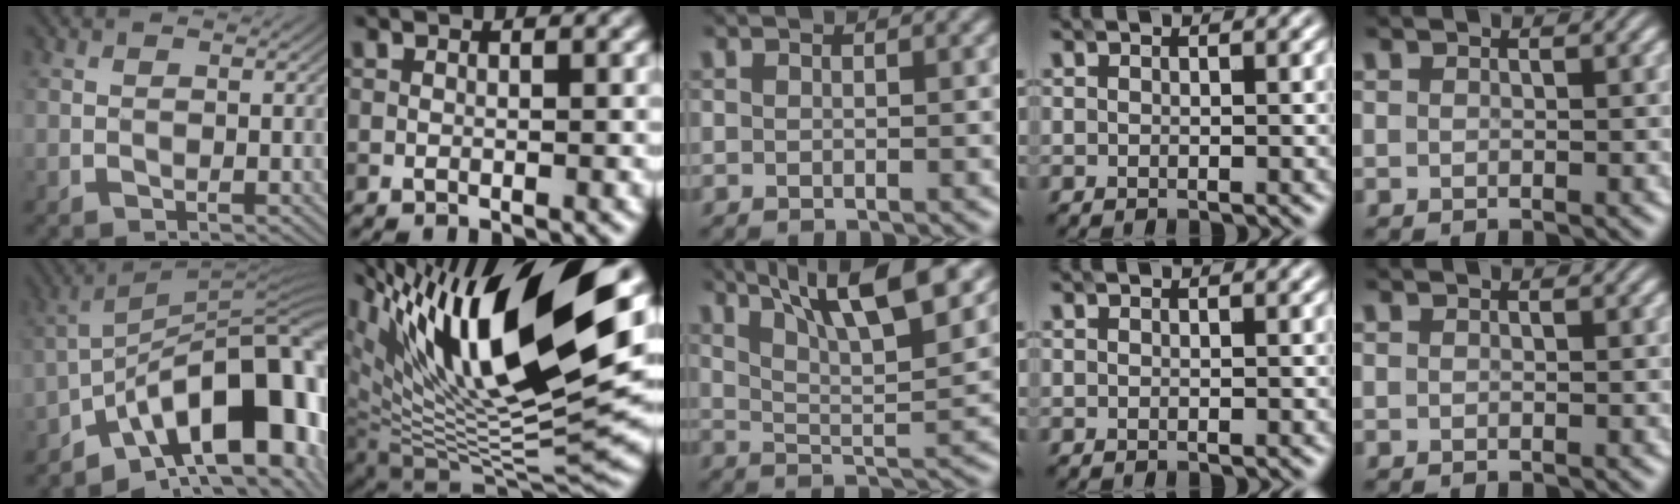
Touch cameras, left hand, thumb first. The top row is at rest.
{"thumb": {"total": 16.6, "force": [-6.7, 7.4, 13.3], "torque": [-0.188, 0.001, -0.126]}, "index": {"total": 17.0, "force": [7.3, 5.6, 14.3], "torque": [-0.257, 0.013, 0.135]}, "middle": {"total": 12.5, "force": [7.7, 3.5, 9.1], "torque": [-0.127, 0.017, 0.103]}}